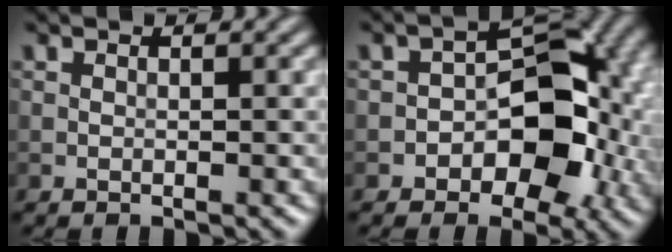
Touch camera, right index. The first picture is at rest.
{"total": 8.7, "force": [-2.1, 5.4, 6.5], "torque": [-0.067, 0.010, -0.042]}